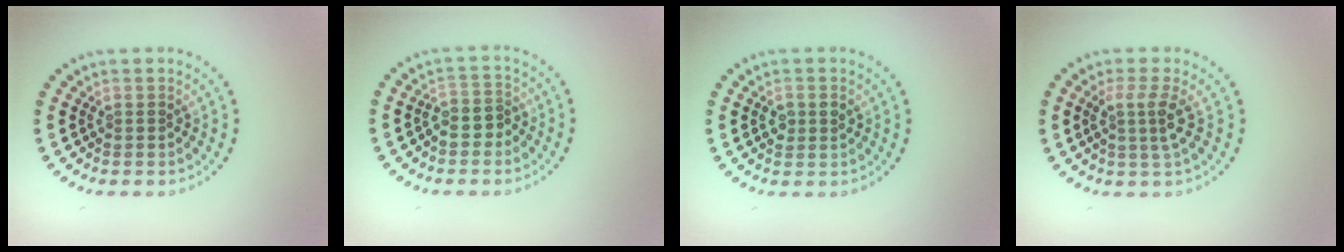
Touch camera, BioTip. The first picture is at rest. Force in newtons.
{"total": 2.3, "press": 2.1, "slide": 0.9}
{"total": 1.5, "press": 1.5, "slide": 0.1}
{"total": 2.5, "press": 1.9, "slide": 1.6}